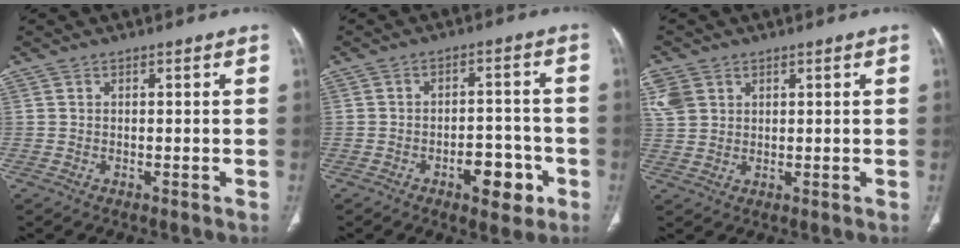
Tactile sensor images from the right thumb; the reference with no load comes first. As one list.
[{"total": 7.7, "force": [-3.5, 4.0, 5.6], "torque": [-0.053, 0.026, -0.046]}, {"total": 7.1, "force": [3.0, 5.5, 3.3], "torque": [-0.078, 0.005, 0.070]}]